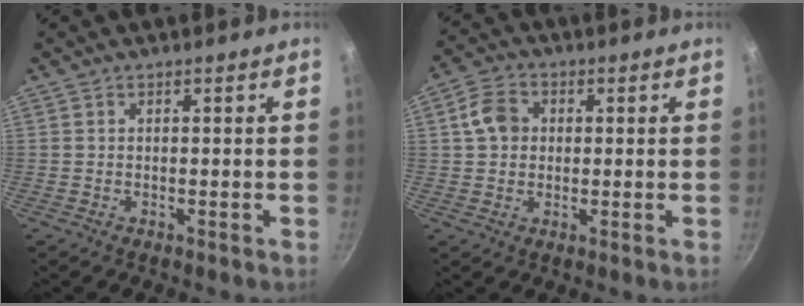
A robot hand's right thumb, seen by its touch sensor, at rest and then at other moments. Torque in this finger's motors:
{"motor_torque": [-0.56, 0.72, -0.16, 0.32, 0.11]}